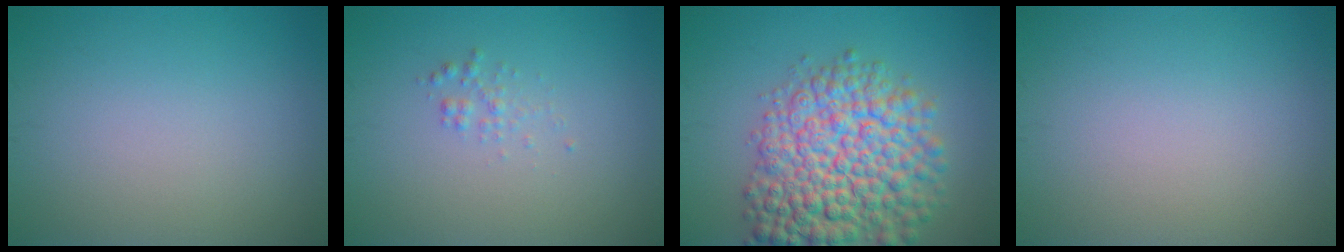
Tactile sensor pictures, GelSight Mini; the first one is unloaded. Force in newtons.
{"total": 1.0, "press": 1.0, "slide": 0.0}
{"total": 10.6, "press": 10.5, "slide": 0.4}
{"total": 0.0}